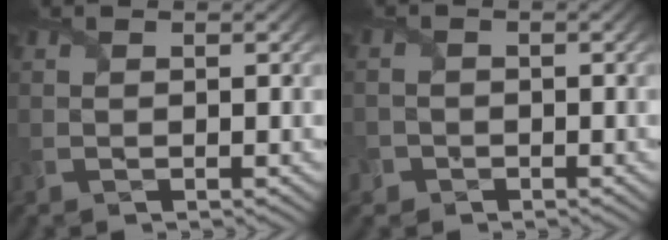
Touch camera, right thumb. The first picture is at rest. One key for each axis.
{"total": 3.0, "fx": -1.2, "fy": 2.7, "fz": 0.3, "tx": -0.014, "ty": -0.004, "tz": -0.035}